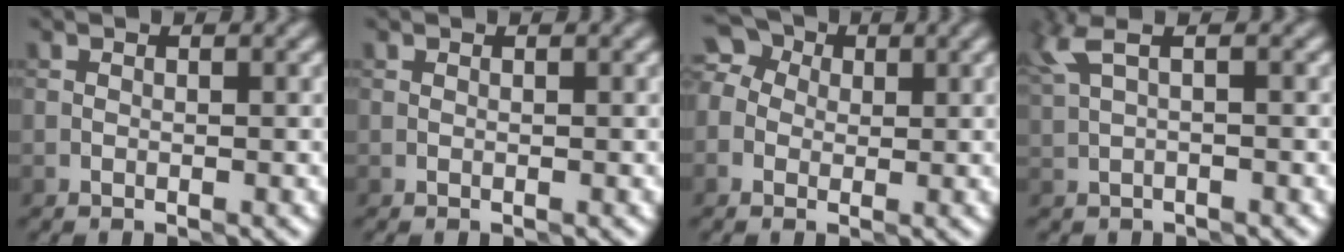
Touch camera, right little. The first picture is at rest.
{"total": 0.0}
{"total": 5.3, "force": [1.2, 4.4, 2.8], "torque": [-0.039, 0.034, -0.016]}
{"total": 2.0, "force": [1.0, 0.5, 1.7], "torque": [-0.039, 0.005, 0.022]}